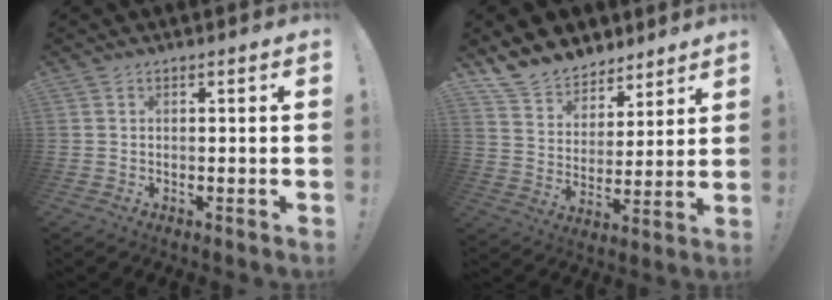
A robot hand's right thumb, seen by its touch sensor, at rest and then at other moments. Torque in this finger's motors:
{"motor_torque": [0.06, 0.10, 0.53, 0.48, 0.06]}